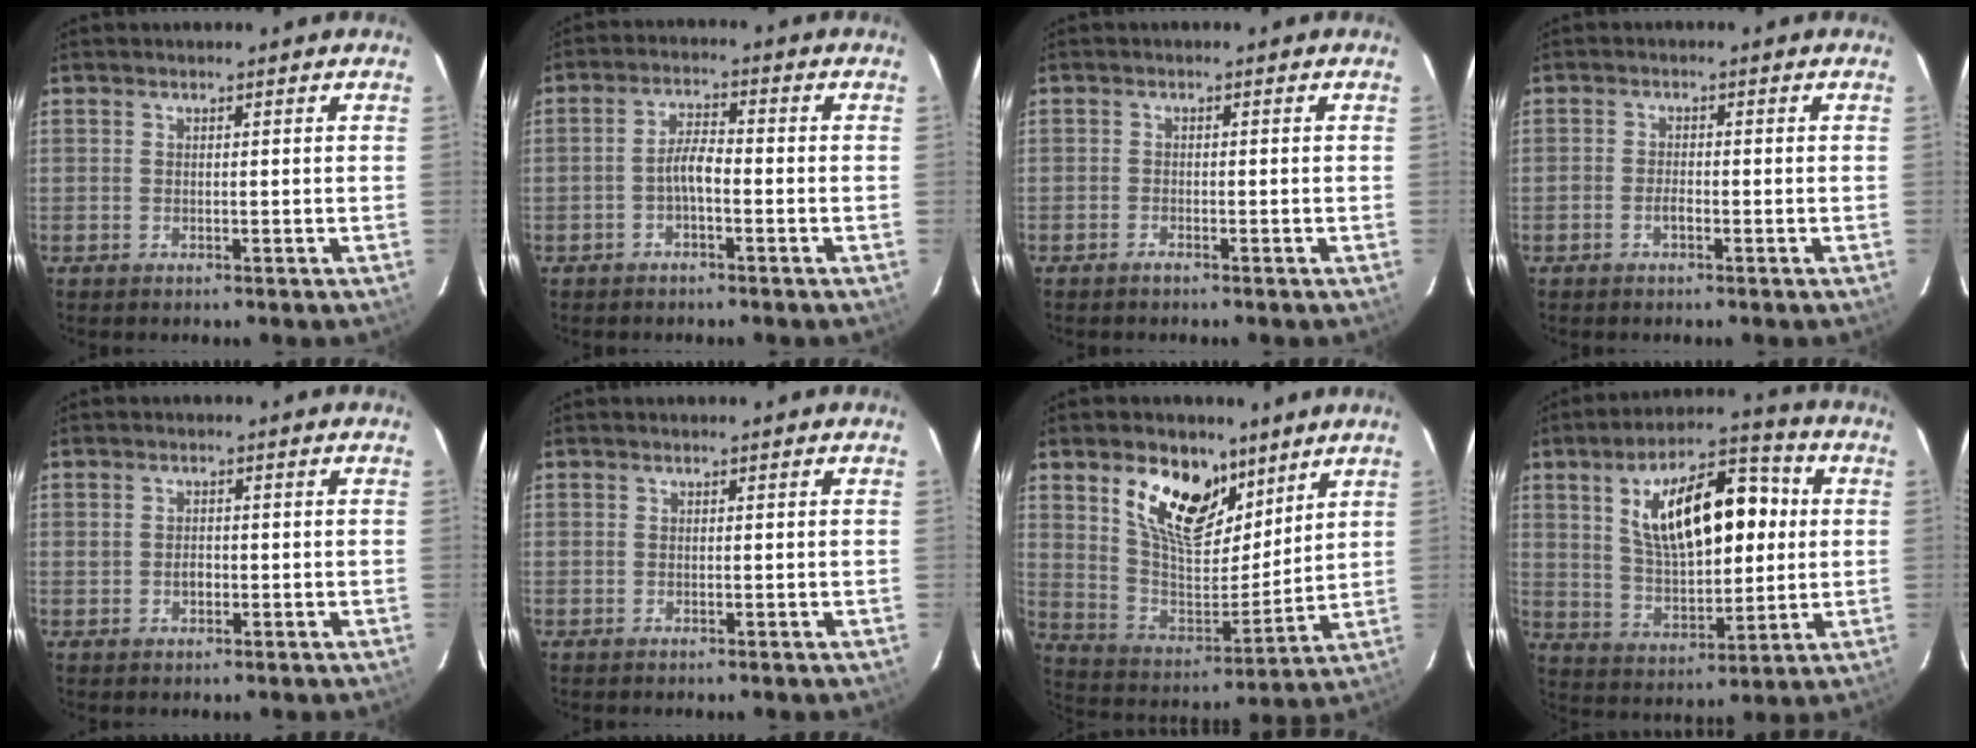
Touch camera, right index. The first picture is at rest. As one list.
[{"total": 3.6, "force": [-1.6, 1.0, 3.1], "torque": [-0.063, 0.011, -0.031]}, {"total": 1.0, "force": [-0.9, 0.3, 0.2], "torque": [-0.008, 0.001, -0.020]}, {"total": 1.6, "force": [-0.9, 0.7, 1.1], "torque": [-0.026, 0.004, -0.018]}, {"total": 1.9, "force": [-0.3, 1.4, 1.3], "torque": [-0.023, 0.003, -0.006]}, {"total": 0.0}, {"total": 16.8, "force": [9.7, 8.9, 10.6], "torque": [-0.188, 0.002, 0.179]}, {"total": 18.7, "force": [4.4, 8.7, 16.0], "torque": [-0.270, 0.027, 0.083]}]